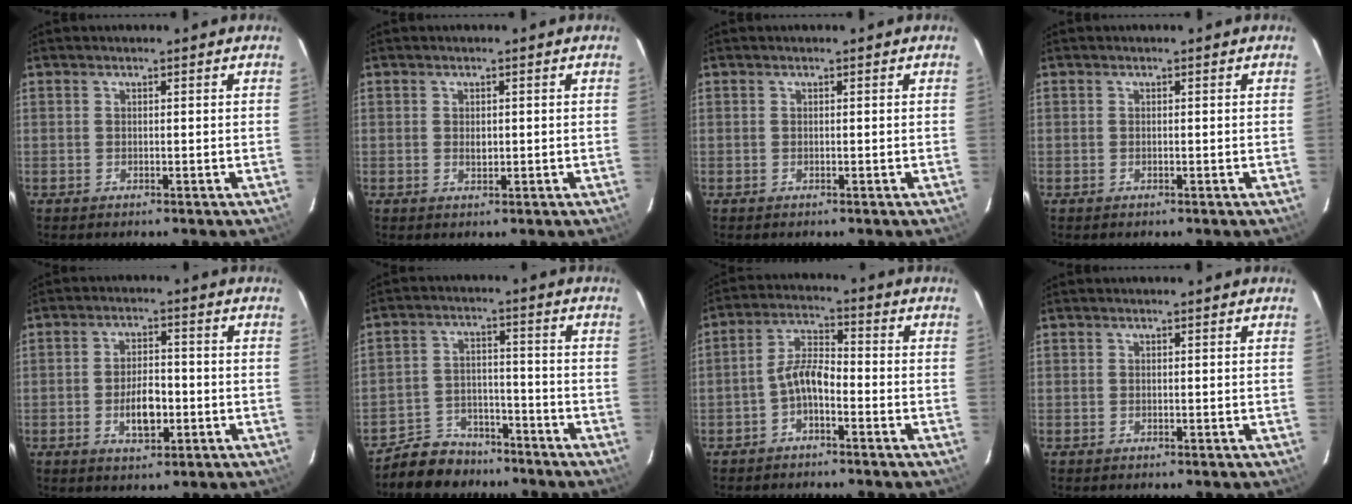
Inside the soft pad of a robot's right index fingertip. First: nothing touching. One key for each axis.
{"total": 1.3, "fx": -0.1, "fy": 0.9, "fz": 1.0, "tx": -0.015, "ty": 0.002, "tz": -0.001}
{"total": 0.0}
{"total": 0.0}
{"total": 6.6, "fx": -2.0, "fy": 3.3, "fz": 5.3, "tx": -0.100, "ty": 0.007, "tz": -0.029}
{"total": 9.8, "fx": -8.2, "fy": 5.1, "fz": 1.7, "tx": -0.057, "ty": 0.020, "tz": -0.122}
{"total": 5.2, "fx": -2.9, "fy": 1.9, "fz": 3.9, "tx": -0.084, "ty": 0.019, "tz": -0.055}
{"total": 0.0}